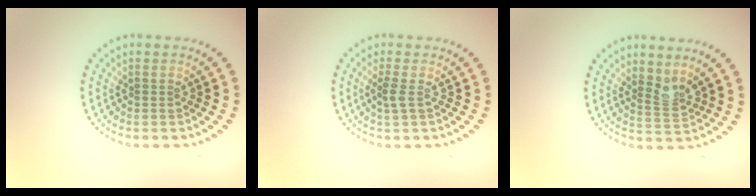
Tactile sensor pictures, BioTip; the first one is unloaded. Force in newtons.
{"total": 1.3, "press": 1.0, "slide": 0.8}
{"total": 2.1, "press": 1.5, "slide": 1.5}